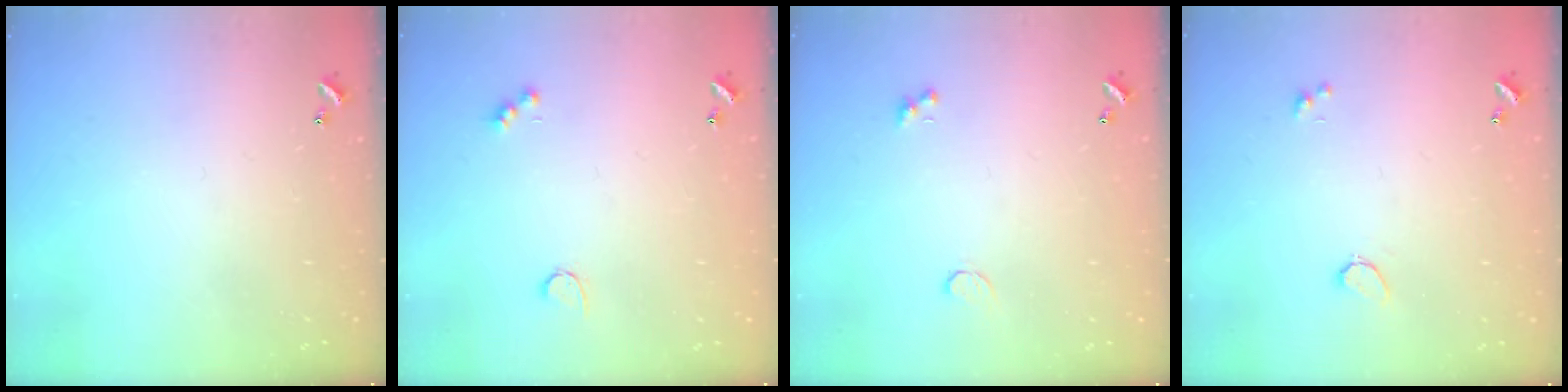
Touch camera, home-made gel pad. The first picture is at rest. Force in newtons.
{"total": 2.6, "press": 2.5, "slide": 0.5}
{"total": 0.8, "press": 0.7, "slide": 0.4}
{"total": 0.8, "press": 0.7, "slide": 0.4}